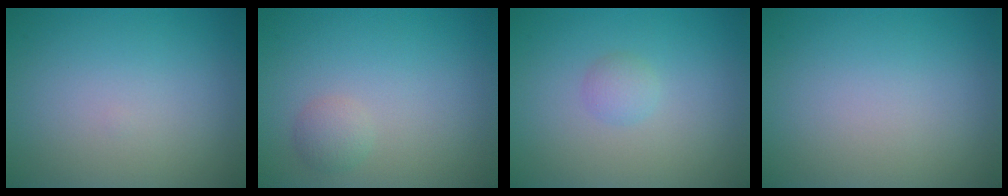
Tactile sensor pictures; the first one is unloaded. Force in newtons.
{"total": 1.3, "press": 1.3, "slide": 0.0}
{"total": 1.2, "press": 1.2, "slide": 0.1}
{"total": 0.0}